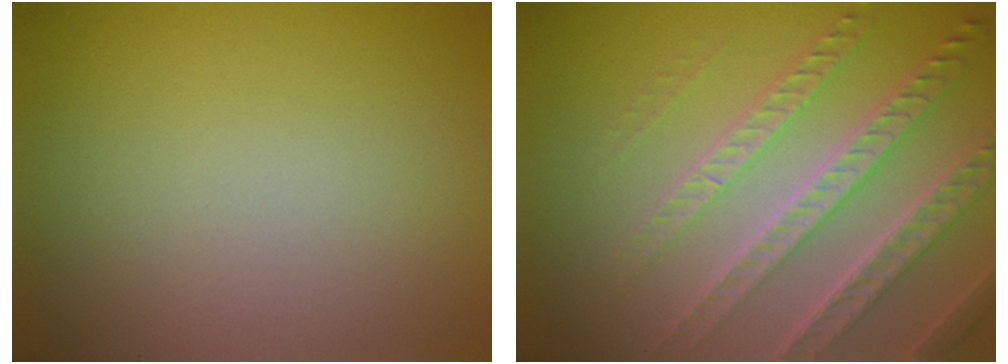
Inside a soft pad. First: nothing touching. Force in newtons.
{"total": 6.7, "press": 4.8, "slide": 4.6}